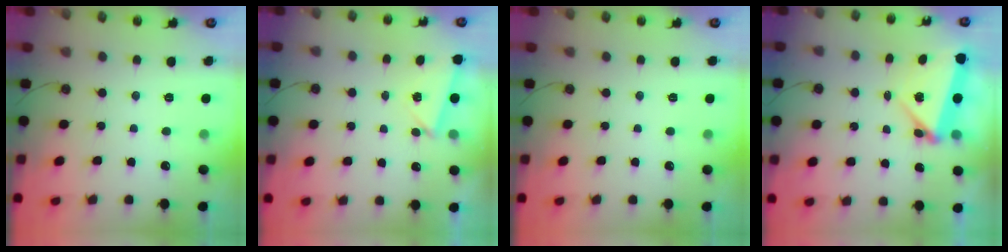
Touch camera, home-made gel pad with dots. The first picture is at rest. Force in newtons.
{"total": 2.6, "press": 2.2, "slide": 1.4}
{"total": 0.5, "press": 0.5, "slide": 0.2}
{"total": 5.7, "press": 5.7, "slide": 0.7}